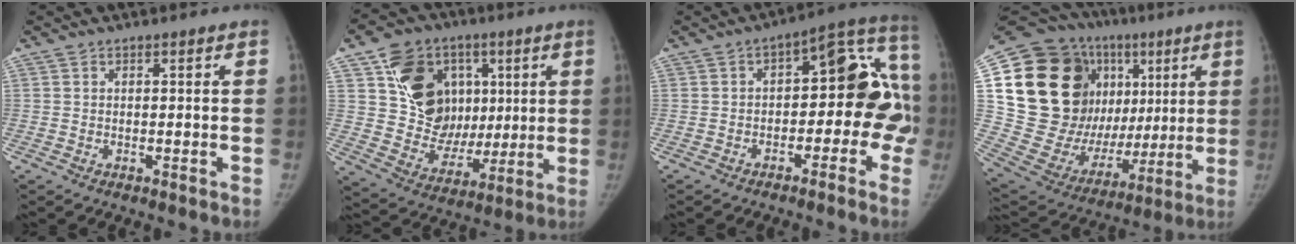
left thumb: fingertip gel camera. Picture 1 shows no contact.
{"total": 20.1, "force": [6.0, 16.2, 10.3], "torque": [-0.117, 0.003, 0.119]}
{"total": 18.0, "force": [-2.9, 9.6, 14.9], "torque": [-0.156, 0.062, -0.042]}
{"total": 32.8, "force": [7.6, 21.5, 23.6], "torque": [-0.346, 0.040, 0.143]}